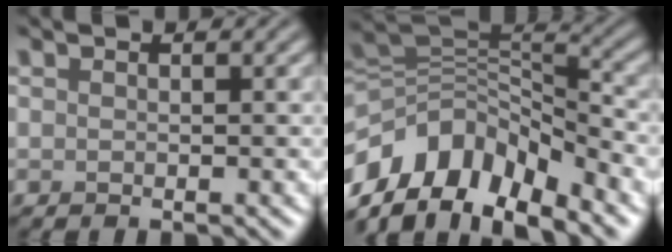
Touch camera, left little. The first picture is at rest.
{"total": 11.6, "force": [-6.7, 6.2, 7.1], "torque": [-0.133, 0.017, -0.130]}